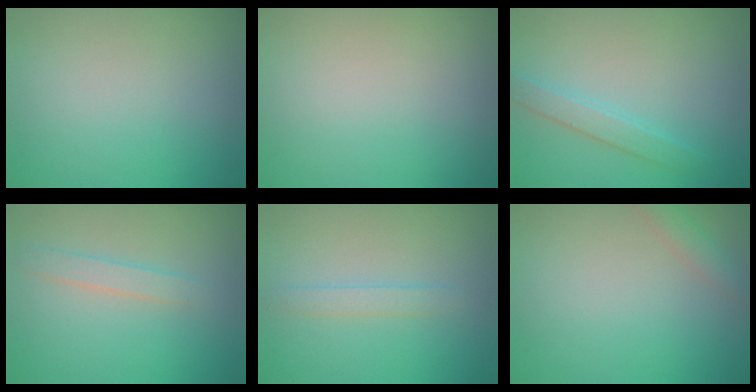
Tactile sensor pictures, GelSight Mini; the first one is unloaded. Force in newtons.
{"total": 0.0}
{"total": 1.9, "press": 1.9, "slide": 0.1}
{"total": 1.6, "press": 1.6, "slide": 0.0}
{"total": 1.2, "press": 1.2, "slide": 0.2}
{"total": 1.5, "press": 1.5, "slide": 0.1}